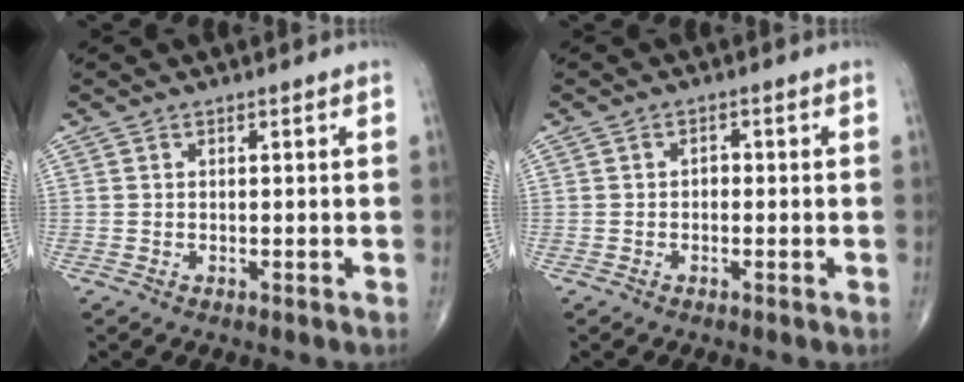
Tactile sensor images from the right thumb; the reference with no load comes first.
{"total": 1.1, "force": [-0.3, 0.8, 0.7], "torque": [-0.001, 0.004, -0.010]}